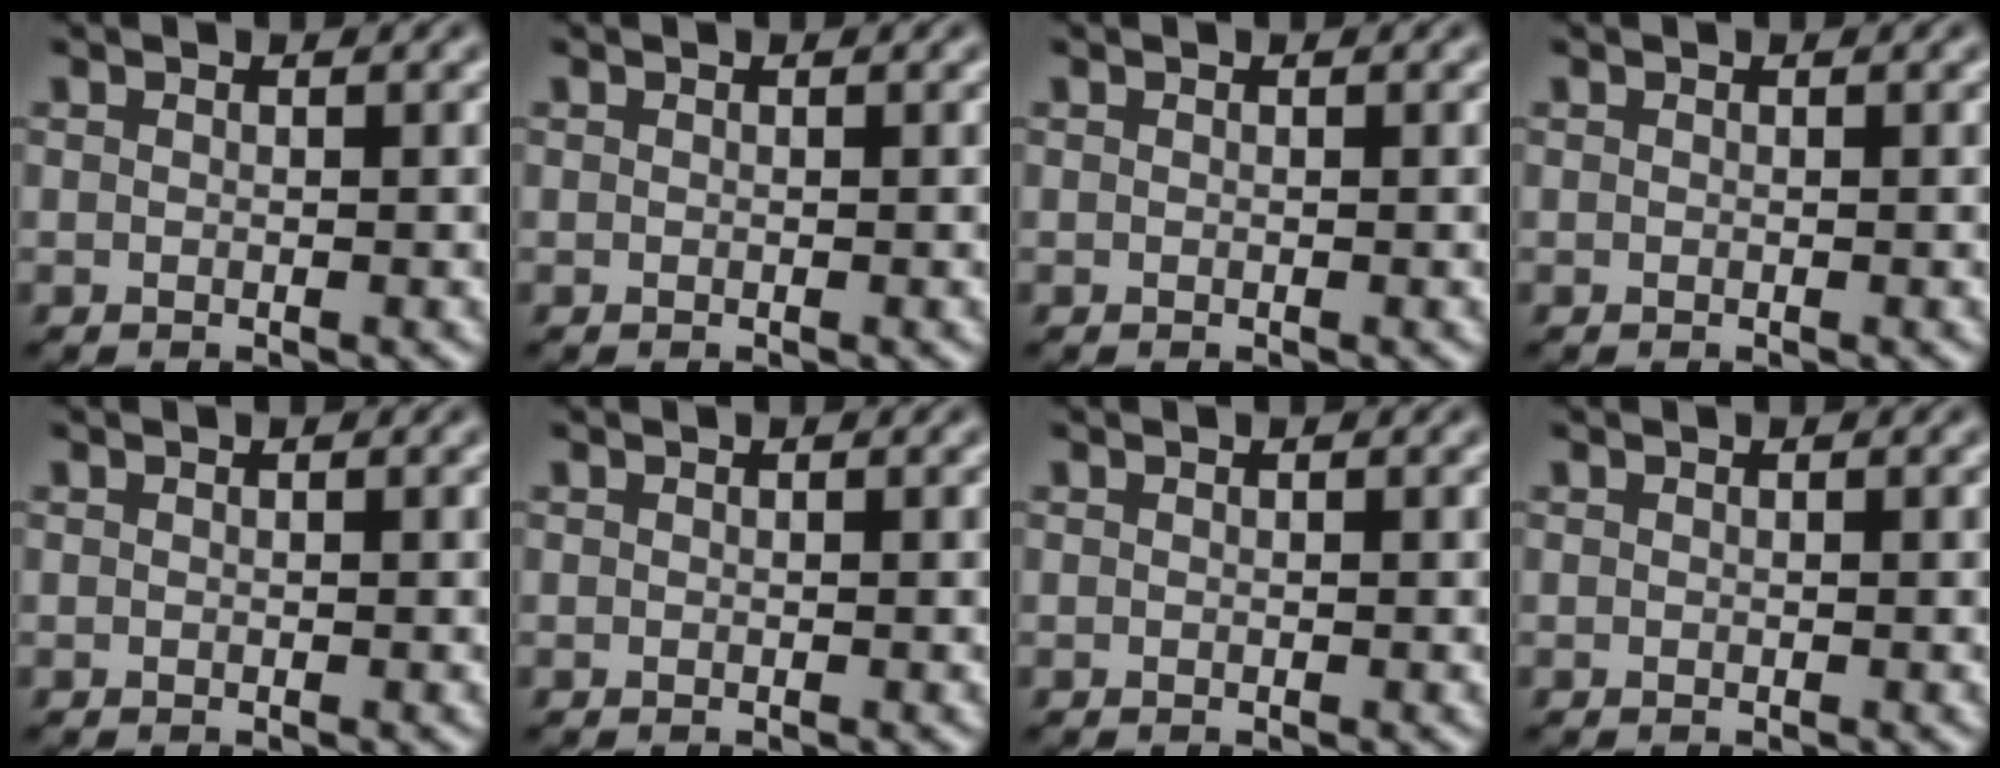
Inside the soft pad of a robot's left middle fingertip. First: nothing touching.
{"total": 0.0}
{"total": 0.0}
{"total": 0.0}
{"total": 0.0}
{"total": 0.0}
{"total": 0.0}
{"total": 0.0}